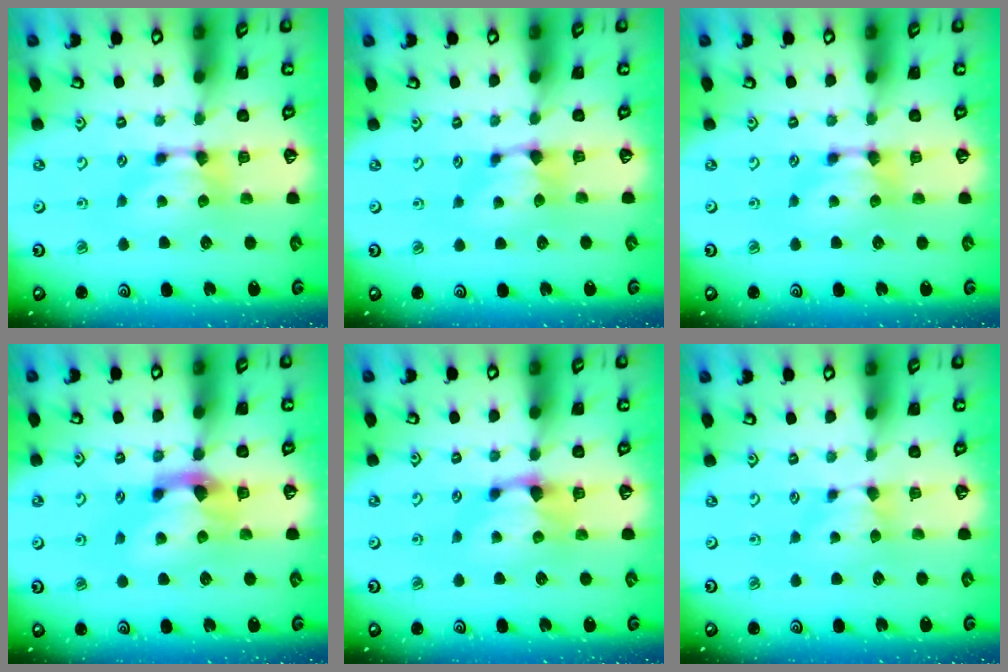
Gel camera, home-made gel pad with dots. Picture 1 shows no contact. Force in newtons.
{"total": 0.9, "press": 0.2, "slide": 0.9}
{"total": 0.0}
{"total": 2.9, "press": 2.6, "slide": 1.5}
{"total": 1.6, "press": 1.2, "slide": 1.0}
{"total": 1.6, "press": 1.4, "slide": 0.7}